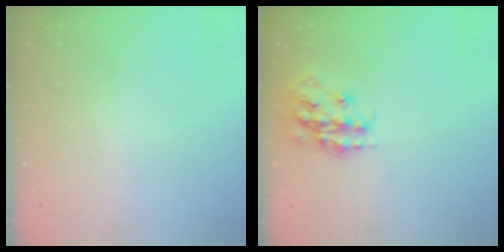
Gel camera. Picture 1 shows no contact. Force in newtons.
{"total": 14.6, "press": 14.5, "slide": 0.7}